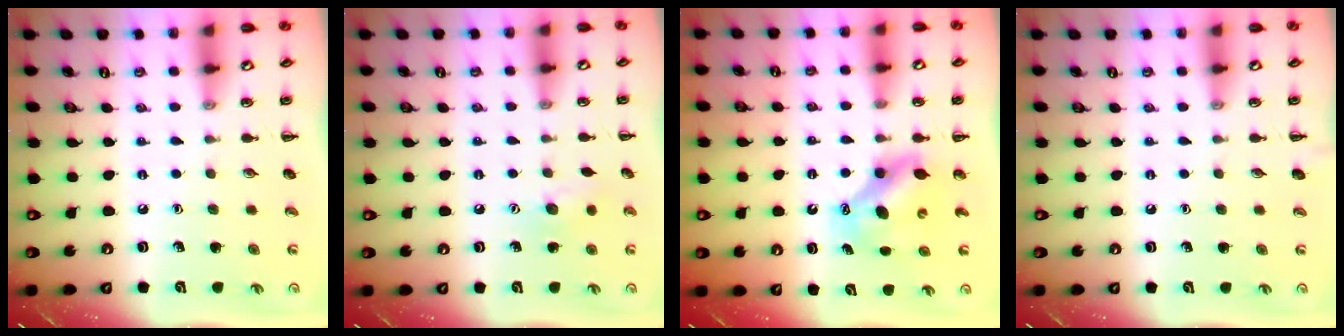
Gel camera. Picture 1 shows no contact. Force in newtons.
{"total": 8.3, "press": 8.2, "slide": 1.3}
{"total": 7.5, "press": 7.4, "slide": 1.4}
{"total": 0.0}